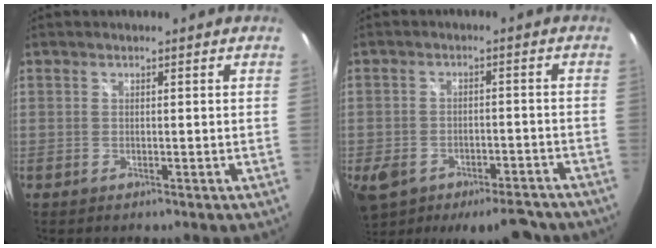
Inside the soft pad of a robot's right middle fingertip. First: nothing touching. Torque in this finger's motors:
{"motor_torque": [1.07, -1.07, 0.37, 0.07]}